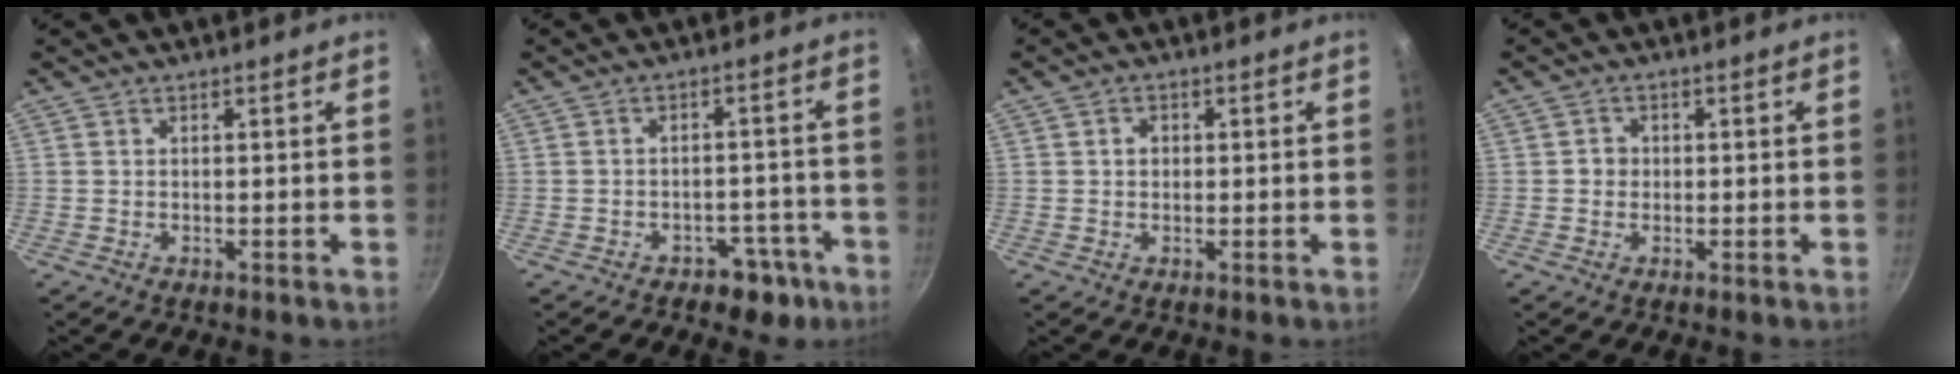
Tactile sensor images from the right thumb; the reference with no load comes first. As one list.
[{"total": 5.7, "force": [-3.4, 3.9, 2.2], "torque": [0.005, 0.046, -0.026]}, {"total": 1.9, "force": [0.2, 1.6, 0.9], "torque": [-0.007, 0.005, 0.003]}, {"total": 2.1, "force": [-0.1, 2.0, 0.7], "torque": [0.000, 0.005, -0.006]}]